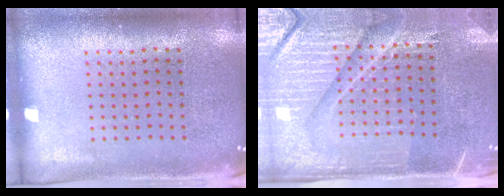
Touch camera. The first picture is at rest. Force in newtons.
{"total": 4.6, "press": 4.3, "slide": 1.8}